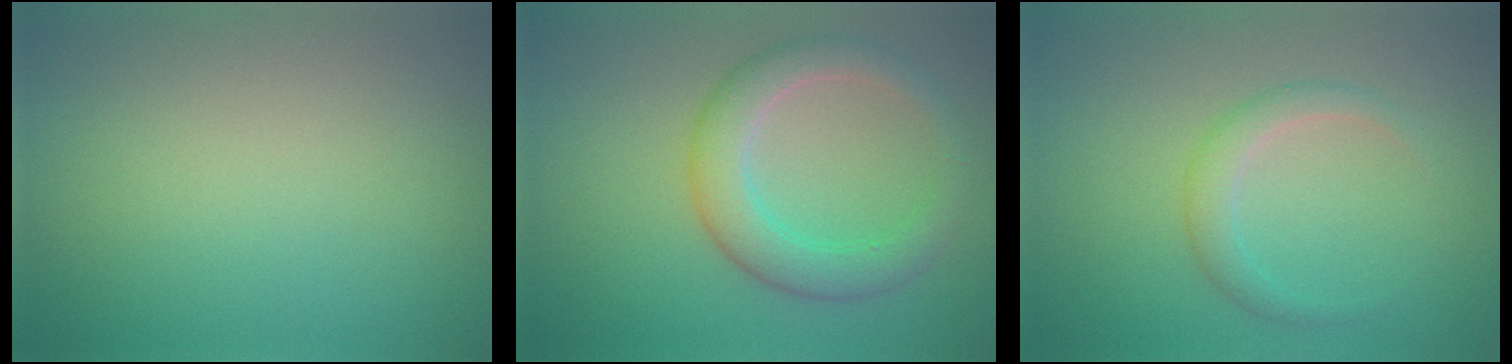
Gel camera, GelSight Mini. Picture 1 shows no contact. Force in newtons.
{"total": 4.4, "press": 4.3, "slide": 0.2}
{"total": 2.0, "press": 2.0, "slide": 0.0}